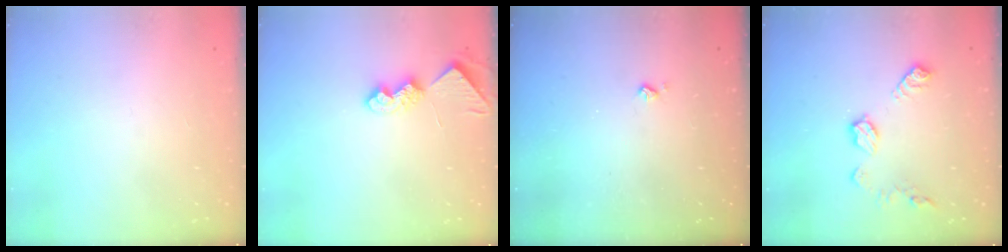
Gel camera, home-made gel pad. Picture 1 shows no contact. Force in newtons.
{"total": 8.4, "press": 8.4, "slide": 0.4}
{"total": 2.7, "press": 2.7, "slide": 0.4}
{"total": 9.6, "press": 9.6, "slide": 0.4}